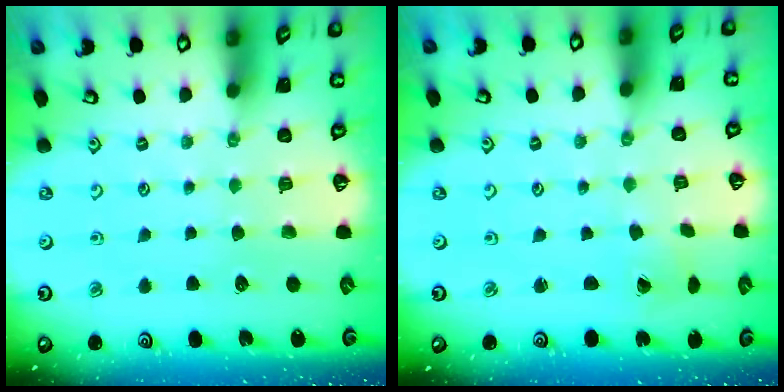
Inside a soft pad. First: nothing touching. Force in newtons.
{"total": 0.6, "press": 0.6, "slide": 0.0}